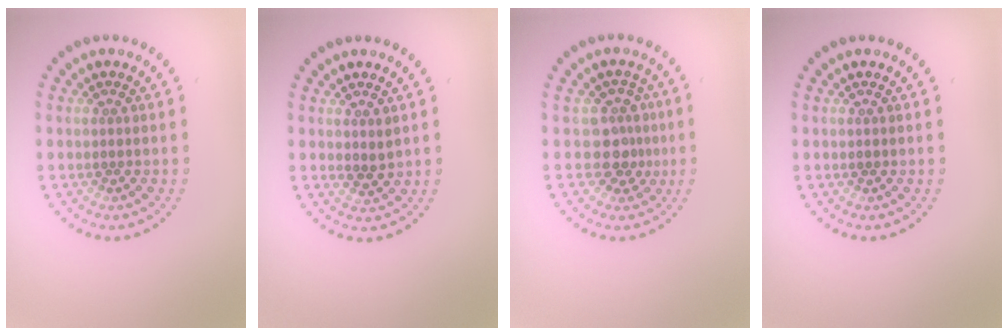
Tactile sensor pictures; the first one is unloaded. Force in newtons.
{"total": 1.1, "press": 1.0, "slide": 0.5}
{"total": 2.6, "press": 2.0, "slide": 1.7}
{"total": 0.5, "press": 0.5, "slide": 0.1}